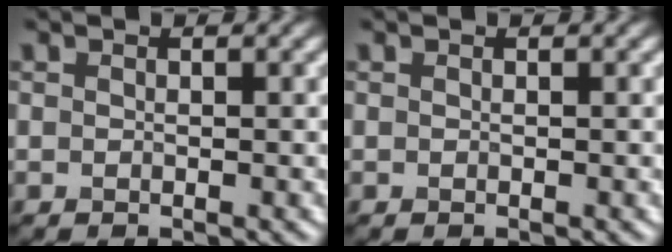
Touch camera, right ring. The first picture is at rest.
{"total": 0.0}